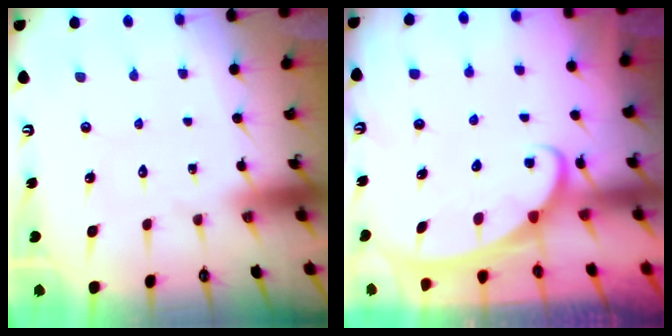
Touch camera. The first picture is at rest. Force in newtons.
{"total": 2.4, "press": 2.4, "slide": 0.3}